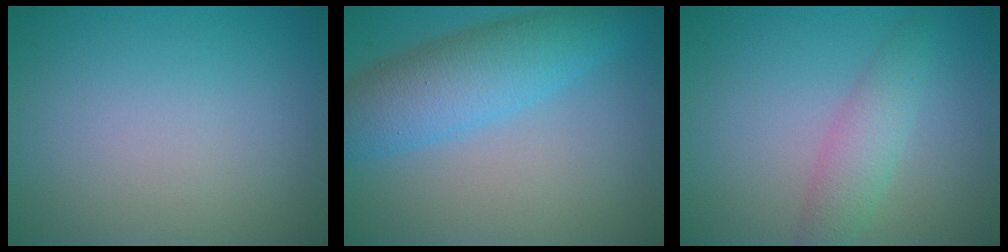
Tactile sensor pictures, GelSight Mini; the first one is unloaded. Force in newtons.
{"total": 6.5, "press": 6.5, "slide": 0.2}
{"total": 2.9, "press": 2.9, "slide": 0.0}